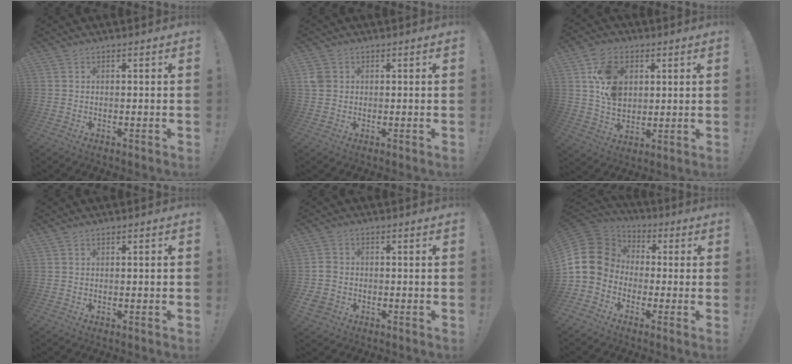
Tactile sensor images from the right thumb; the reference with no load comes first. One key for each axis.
{"total": 3.4, "fx": 1.1, "fy": 2.8, "fz": 1.5, "tx": -0.030, "ty": 0.006, "tz": 0.025}
{"total": 13.2, "fx": 4.3, "fy": 9.9, "fz": 7.6, "tx": -0.120, "ty": -0.003, "tz": 0.087}
{"total": 0.7, "fx": -0.5, "fy": -0.1, "fz": 0.5, "tx": -0.013, "ty": 0.002, "tz": -0.009}
{"total": 4.4, "fx": -1.5, "fy": 3.6, "fz": 2.0, "tx": -0.038, "ty": 0.001, "tz": -0.029}
{"total": 13.5, "fx": 0.6, "fy": 11.8, "fz": 6.5, "tx": -0.125, "ty": 0.014, "tz": 0.024}